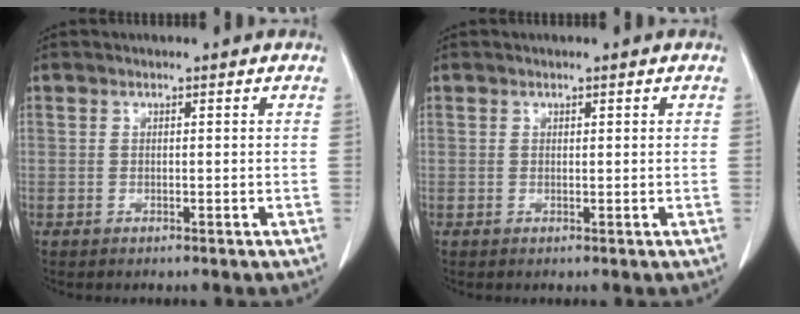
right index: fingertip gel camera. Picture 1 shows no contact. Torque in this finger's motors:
{"motor_torque": [-0.13, 0.18, -0.03, -0.01]}